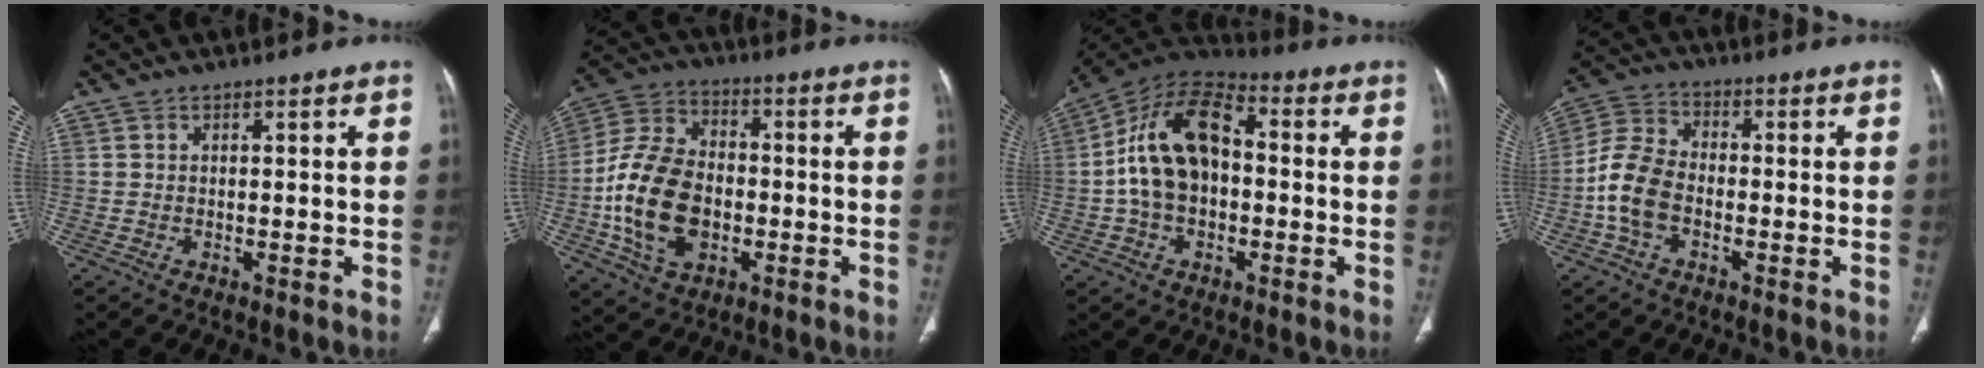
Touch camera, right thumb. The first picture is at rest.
{"total": 16.5, "force": [-3.2, 11.2, 11.8], "torque": [-0.211, 0.022, -0.057]}
{"total": 15.7, "force": [-0.1, 10.0, 12.1], "torque": [-0.209, 0.040, -0.012]}
{"total": 9.2, "force": [-2.5, 6.1, 6.4], "torque": [-0.127, 0.027, -0.058]}